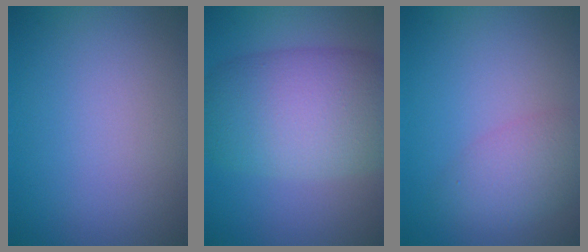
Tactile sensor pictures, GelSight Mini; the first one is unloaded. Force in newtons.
{"total": 9.8, "press": 9.8, "slide": 0.6}
{"total": 3.3, "press": 3.3, "slide": 0.2}